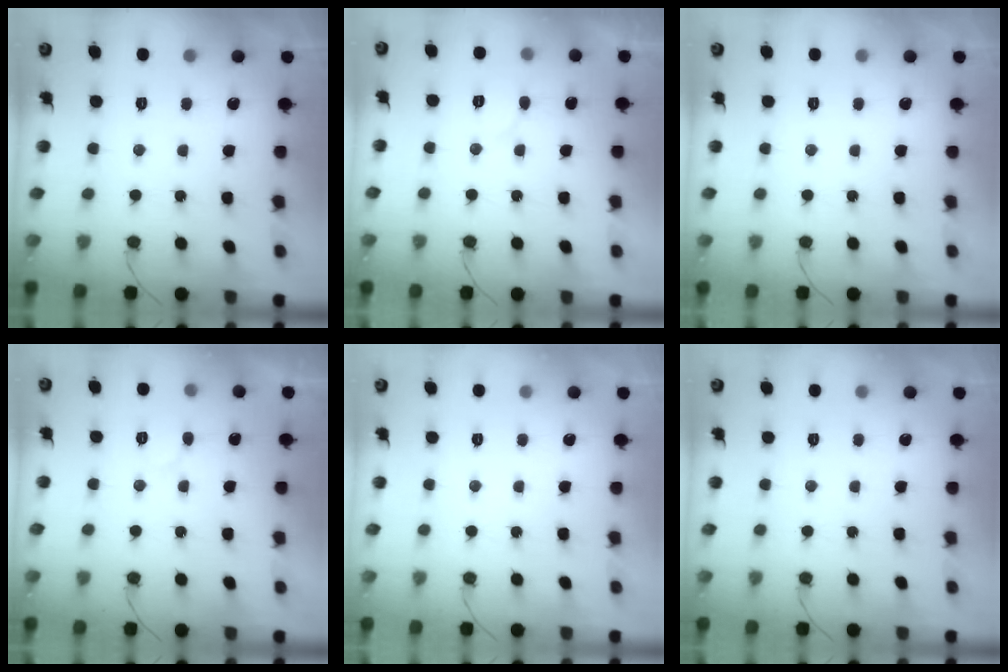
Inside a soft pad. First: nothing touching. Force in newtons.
{"total": 5.2, "press": 5.1, "slide": 0.4}
{"total": 0.0}
{"total": 6.3, "press": 6.3, "slide": 0.7}
{"total": 0.0}
{"total": 0.0}